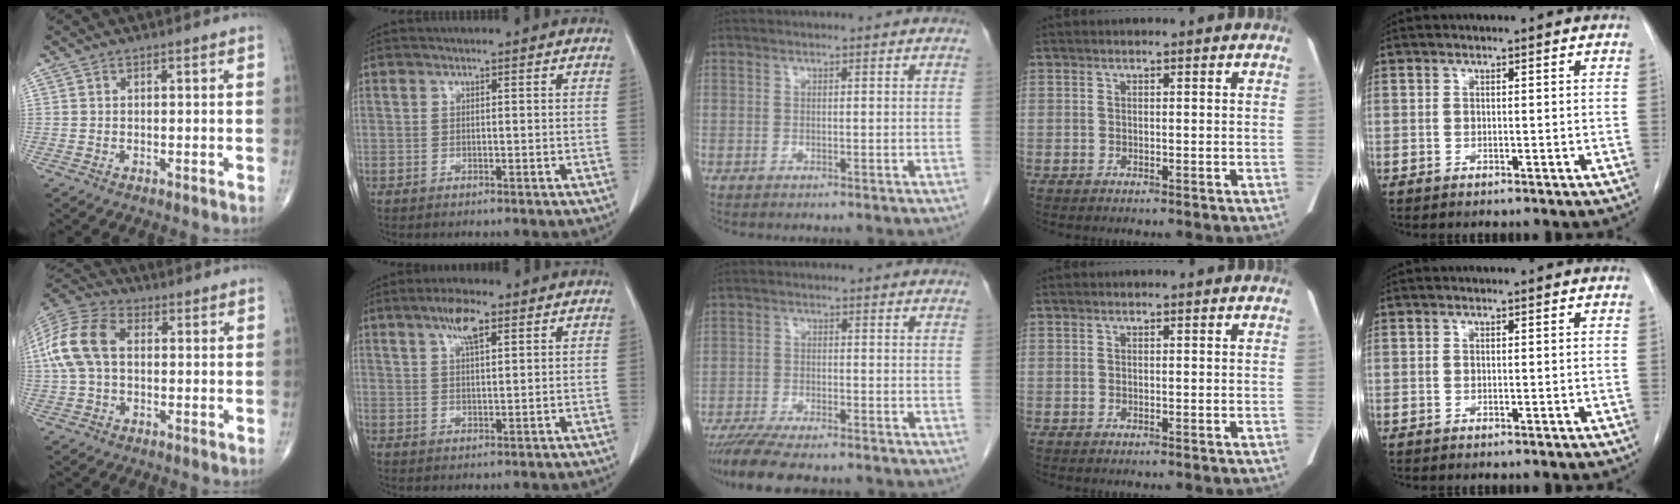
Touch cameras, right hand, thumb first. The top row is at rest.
{"thumb": {"total": 13.4, "force": [1.3, 8.7, 10.1], "torque": [-0.219, 0.033, 0.018]}, "index": {"total": 5.0, "force": [3.0, 1.2, 3.9], "torque": [-0.078, 0.007, 0.053]}, "middle": {"total": 11.0, "force": [-9.4, 2.0, 5.3], "torque": [-0.081, -0.015, -0.145]}}